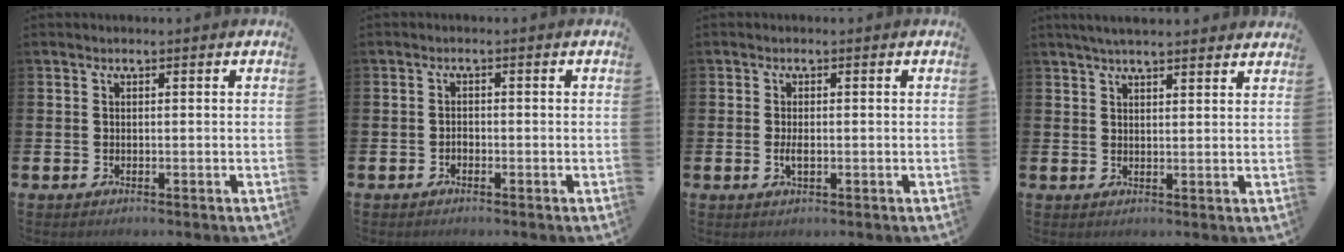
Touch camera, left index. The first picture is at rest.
{"total": 0.9, "force": [-0.7, 0.5, 0.3], "torque": [0.001, -0.004, -0.015]}
{"total": 1.8, "force": [-0.2, 0.7, 1.6], "torque": [-0.023, -0.003, -0.005]}
{"total": 3.5, "force": [3.3, 0.2, 1.1], "torque": [-0.029, -0.008, 0.061]}